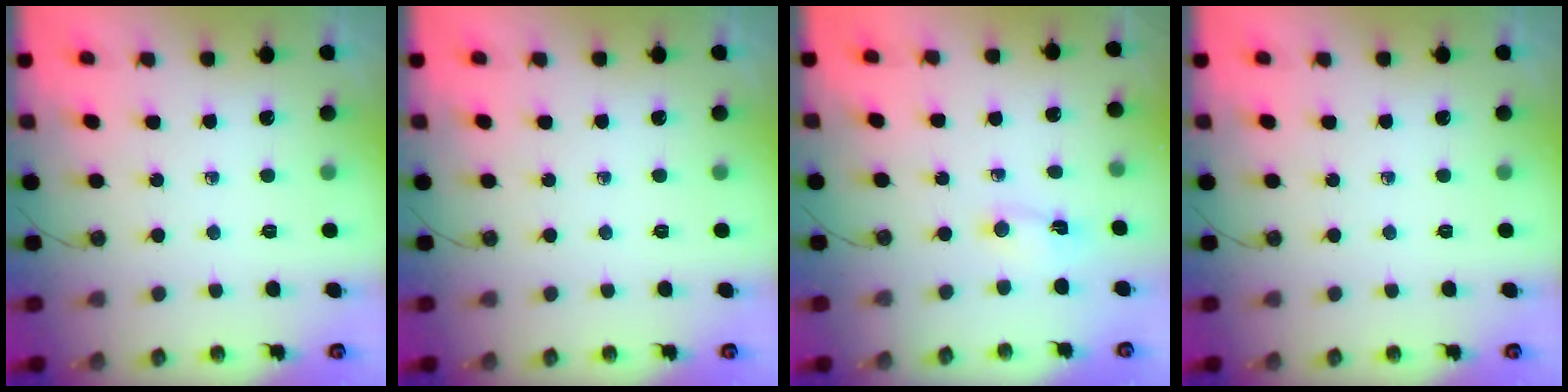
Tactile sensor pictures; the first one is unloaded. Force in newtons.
{"total": 0.0}
{"total": 1.1, "press": 1.0, "slide": 0.6}
{"total": 0.0}